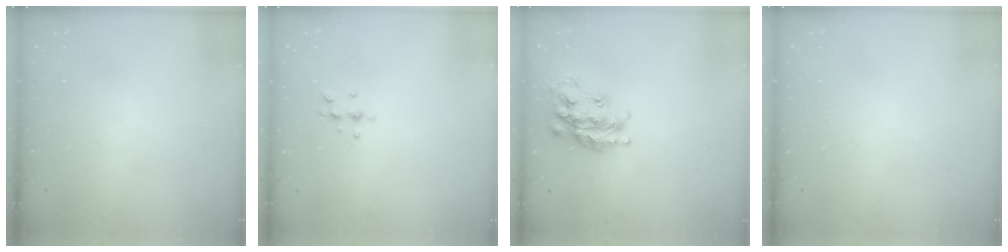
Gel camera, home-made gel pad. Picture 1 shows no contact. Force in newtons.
{"total": 5.0, "press": 4.9, "slide": 0.9}
{"total": 20.0, "press": 19.9, "slide": 1.3}
{"total": 0.0}